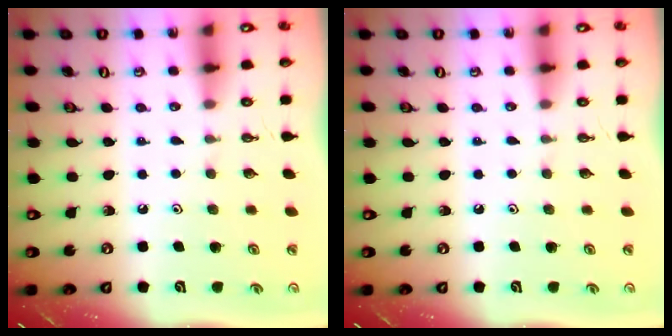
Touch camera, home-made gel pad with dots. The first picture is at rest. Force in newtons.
{"total": 0.0}